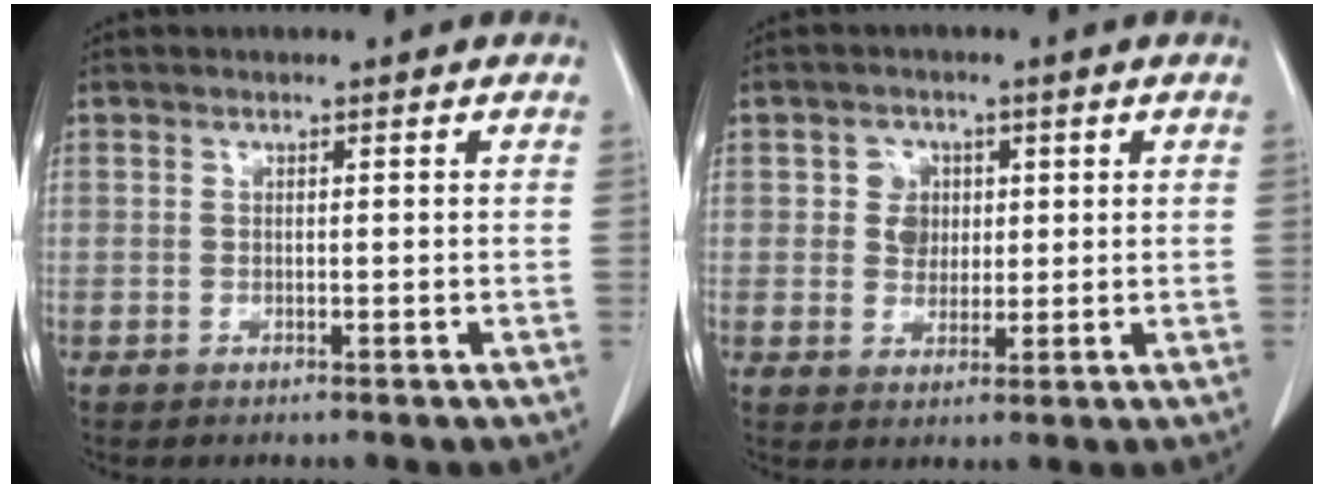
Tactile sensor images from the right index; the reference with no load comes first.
{"total": 4.1, "force": [1.1, 3.7, 1.6], "torque": [-0.025, 0.010, 0.020]}